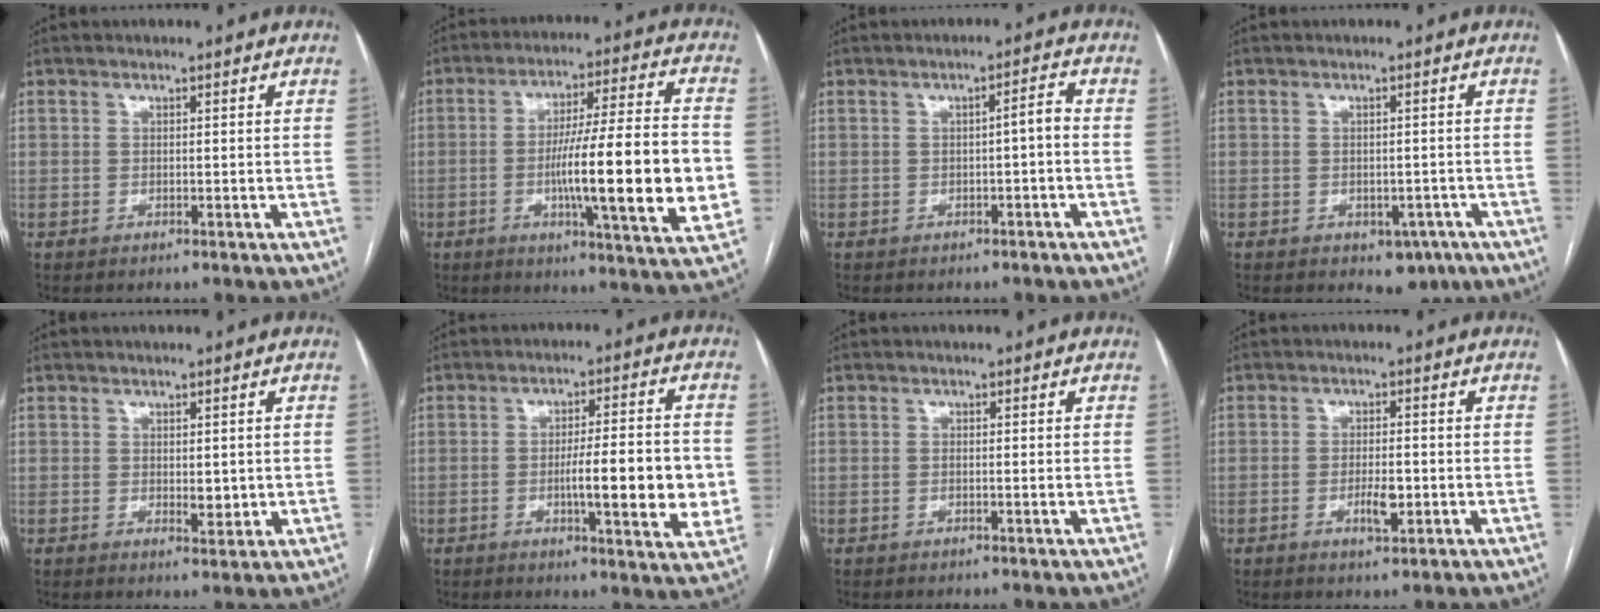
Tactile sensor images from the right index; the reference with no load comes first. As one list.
[{"total": 20.0, "force": [-3.0, 0.9, 19.8], "torque": [-0.278, 0.003, -0.041]}, {"total": 2.4, "force": [-0.5, 0.2, 2.3], "torque": [-0.031, 0.008, -0.007]}, {"total": 3.9, "force": [-2.0, 2.7, 2.0], "torque": [-0.014, 0.002, -0.015]}, {"total": 2.5, "force": [0.1, 1.2, 2.2], "torque": [-0.033, -0.005, 0.009]}, {"total": 10.5, "force": [-1.5, 1.5, 10.3], "torque": [-0.146, -0.001, -0.019]}, {"total": 0.6, "force": [0.0, 0.1, 0.6], "torque": [-0.014, 0.001, 0.003]}, {"total": 3.7, "force": [-1.1, 1.0, 3.4], "torque": [-0.064, 0.001, -0.012]}]